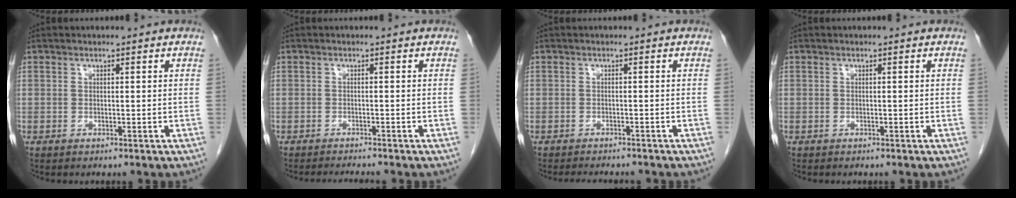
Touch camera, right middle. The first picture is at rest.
{"total": 2.8, "force": [-2.6, -0.7, 0.8], "torque": [-0.013, -0.012, -0.039]}
{"total": 5.2, "force": [-4.8, 0.9, 1.8], "torque": [-0.022, -0.006, -0.064]}
{"total": 0.0}